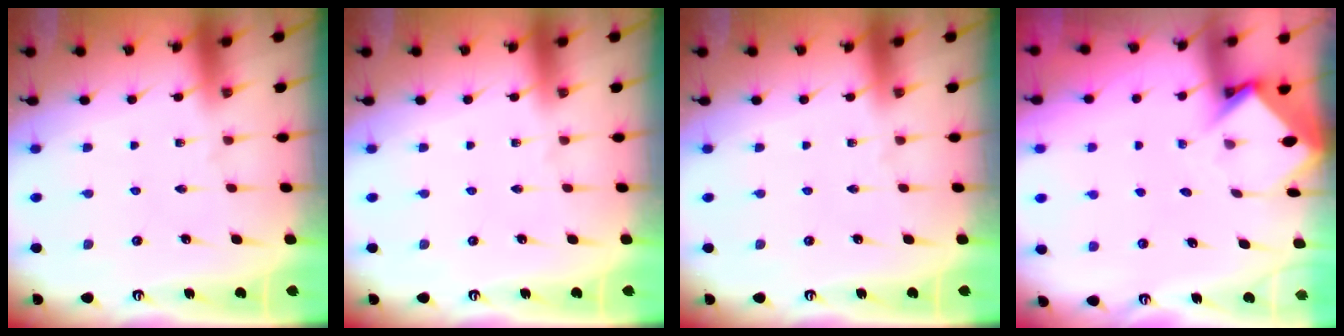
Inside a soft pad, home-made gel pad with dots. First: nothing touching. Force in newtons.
{"total": 0.0}
{"total": 0.0}
{"total": 3.7, "press": 3.7, "slide": 0.2}